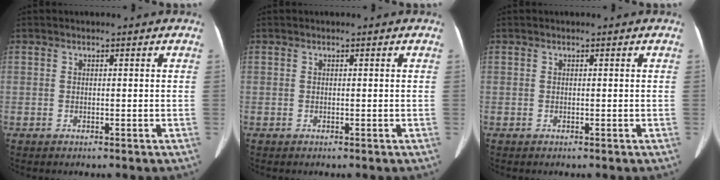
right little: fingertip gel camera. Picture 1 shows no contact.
{"total": 0.0}
{"total": 0.0}